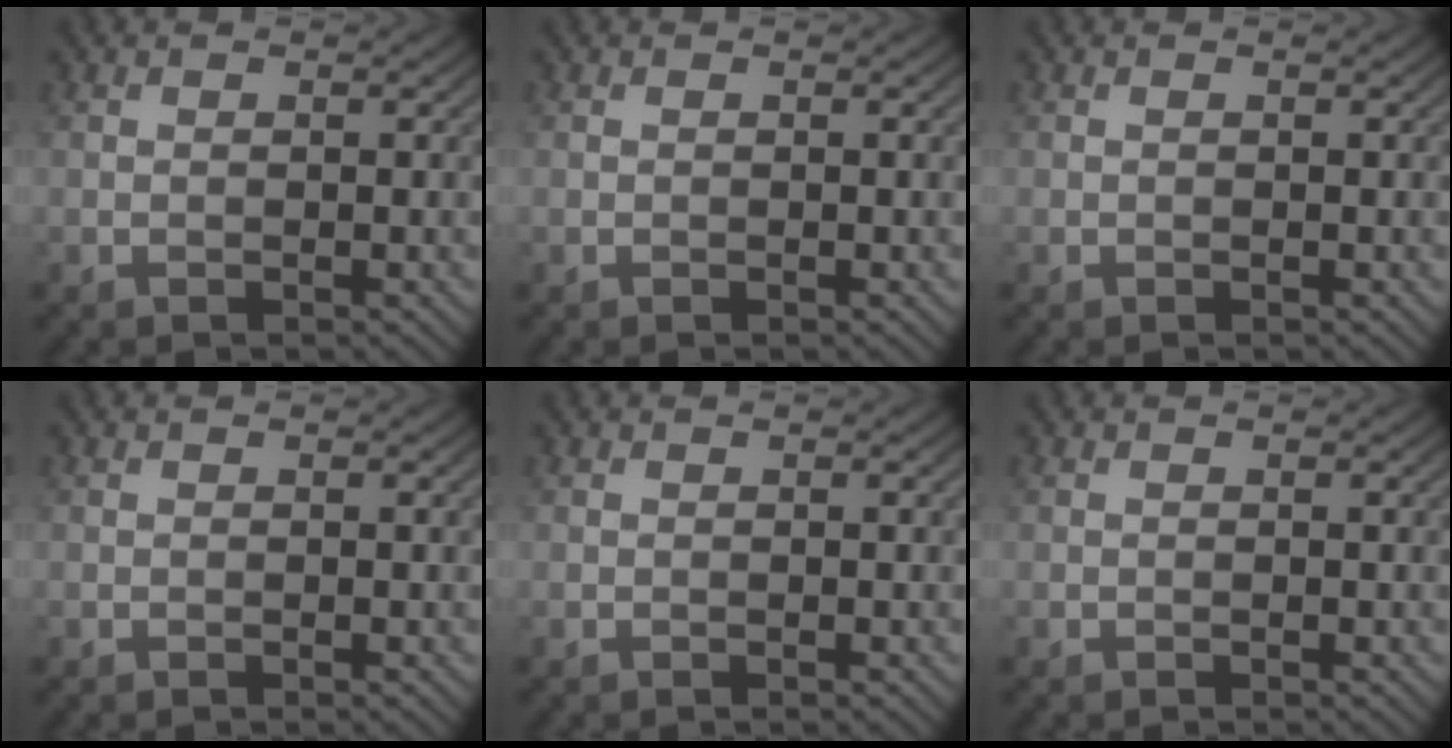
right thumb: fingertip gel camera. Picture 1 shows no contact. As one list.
[{"total": 0.0}, {"total": 0.0}, {"total": 0.0}, {"total": 0.0}, {"total": 0.0}]